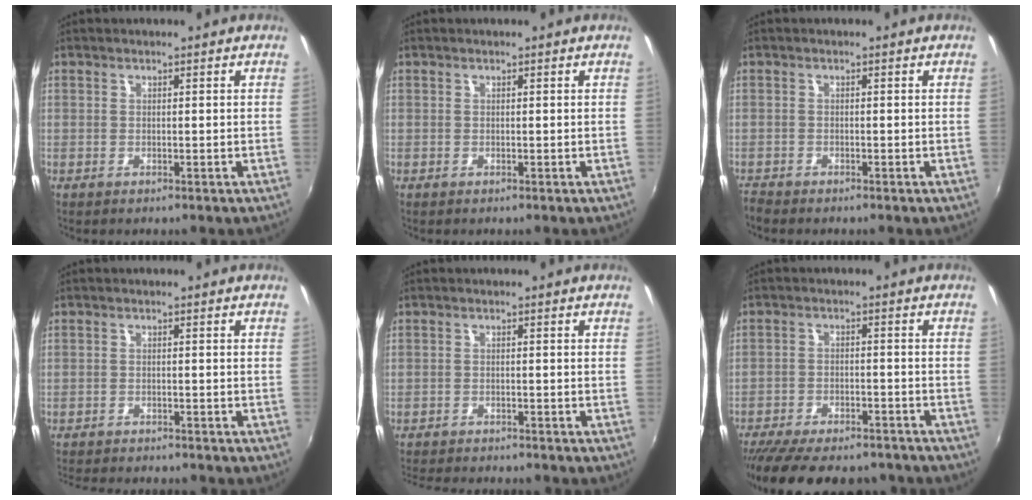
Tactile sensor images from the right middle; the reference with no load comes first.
{"total": 0.0}
{"total": 2.2, "force": [-2.1, 0.5, 0.4], "torque": [-0.018, -0.011, -0.045]}
{"total": 7.9, "force": [-7.3, 1.4, 2.6], "torque": [-0.068, -0.017, -0.112]}
{"total": 8.6, "force": [-8.0, 1.4, 2.9], "torque": [-0.076, -0.017, -0.125]}
{"total": 19.0, "force": [-15.9, 6.1, 8.5], "torque": [-0.178, -0.027, -0.224]}